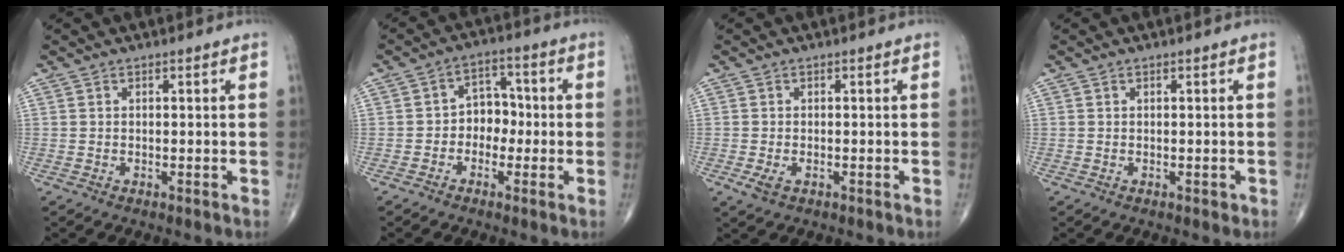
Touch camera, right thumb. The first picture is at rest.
{"total": 5.8, "force": [-1.2, 4.7, 3.2], "torque": [-0.015, 0.025, -0.034]}
{"total": 2.3, "force": [-0.8, 1.3, 1.7], "torque": [-0.037, -0.003, -0.014]}
{"total": 0.5, "force": [0.0, 0.4, 0.3], "torque": [-0.002, 0.000, -0.001]}